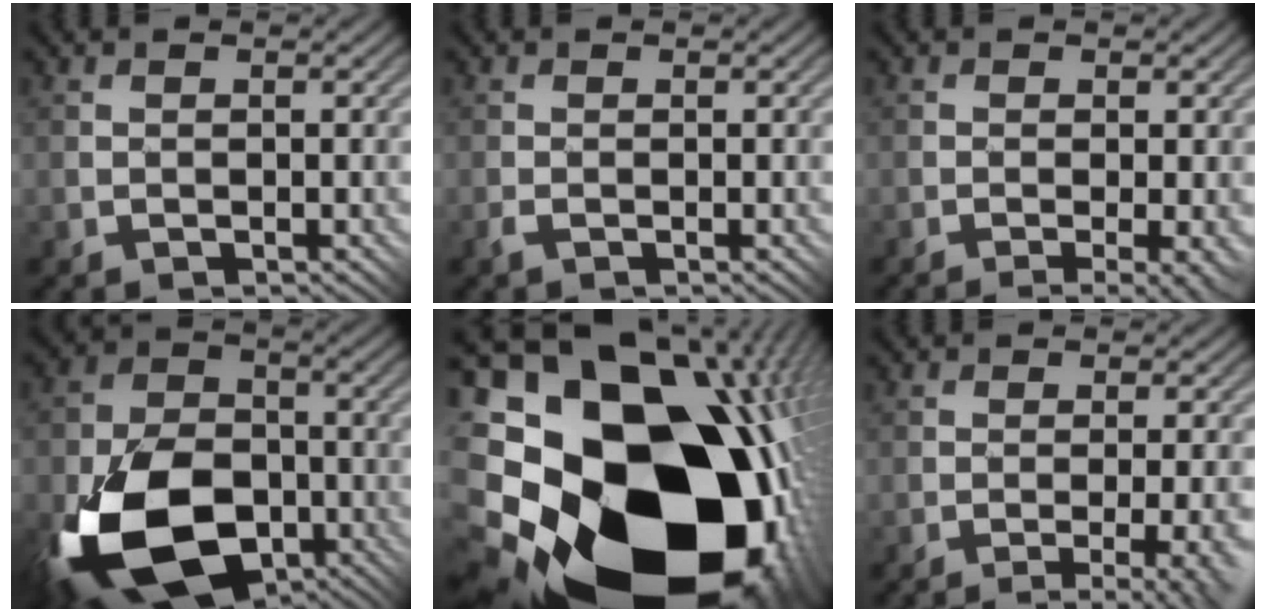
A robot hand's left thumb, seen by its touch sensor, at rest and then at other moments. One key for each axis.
{"total": 0.5, "fx": -0.3, "fy": 0.1, "fz": 0.4, "tx": -0.009, "ty": 0.002, "tz": -0.009}
{"total": 4.5, "fx": -2.8, "fy": 1.3, "fz": 3.3, "tx": -0.041, "ty": 0.000, "tz": -0.030}
{"total": 17.5, "fx": -6.9, "fy": 11.2, "fz": 11.6, "tx": -0.257, "ty": -0.050, "tz": -0.117}
{"total": 23.0, "fx": -3.8, "fy": 16.7, "fz": 15.3, "tx": -0.252, "ty": -0.061, "tz": -0.090}
{"total": 7.0, "fx": -4.4, "fy": 1.3, "fz": 5.3, "tx": -0.070, "ty": -0.001, "tz": -0.046}